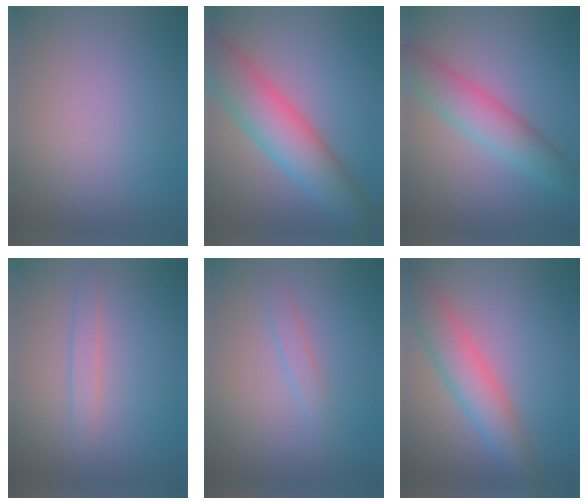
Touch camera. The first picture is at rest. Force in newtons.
{"total": 8.0, "press": 8.0, "slide": 0.5}
{"total": 5.1, "press": 5.1, "slide": 0.1}
{"total": 1.5, "press": 1.4, "slide": 0.1}
{"total": 1.3, "press": 1.3, "slide": 0.0}
{"total": 5.4, "press": 5.4, "slide": 0.2}